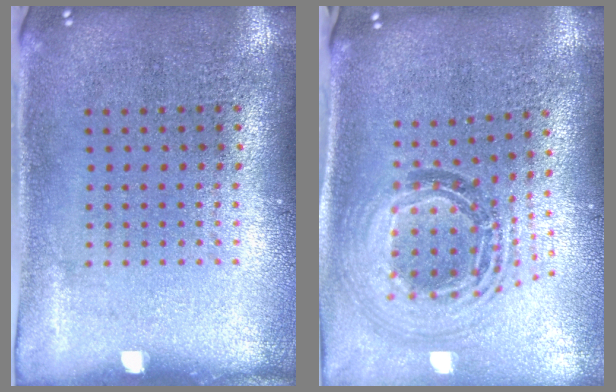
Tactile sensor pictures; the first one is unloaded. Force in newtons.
{"total": 1.4, "press": 1.2, "slide": 0.7}